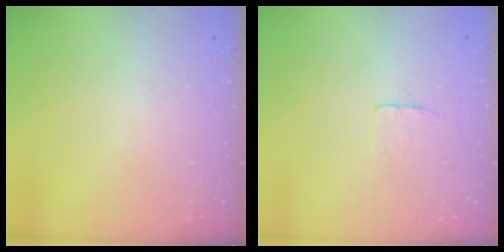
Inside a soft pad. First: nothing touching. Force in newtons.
{"total": 3.4, "press": 3.4, "slide": 0.3}